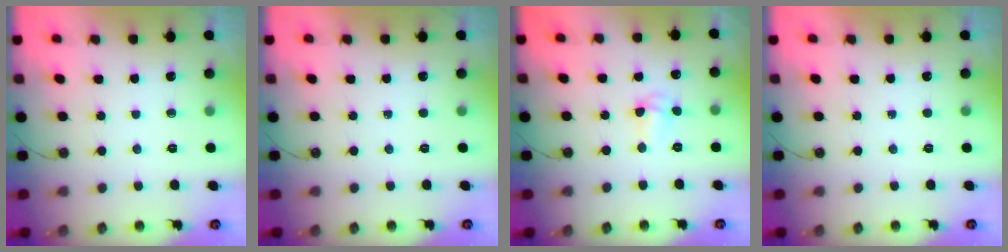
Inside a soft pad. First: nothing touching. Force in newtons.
{"total": 0.0}
{"total": 4.8, "press": 3.4, "slide": 3.5}
{"total": 0.0}